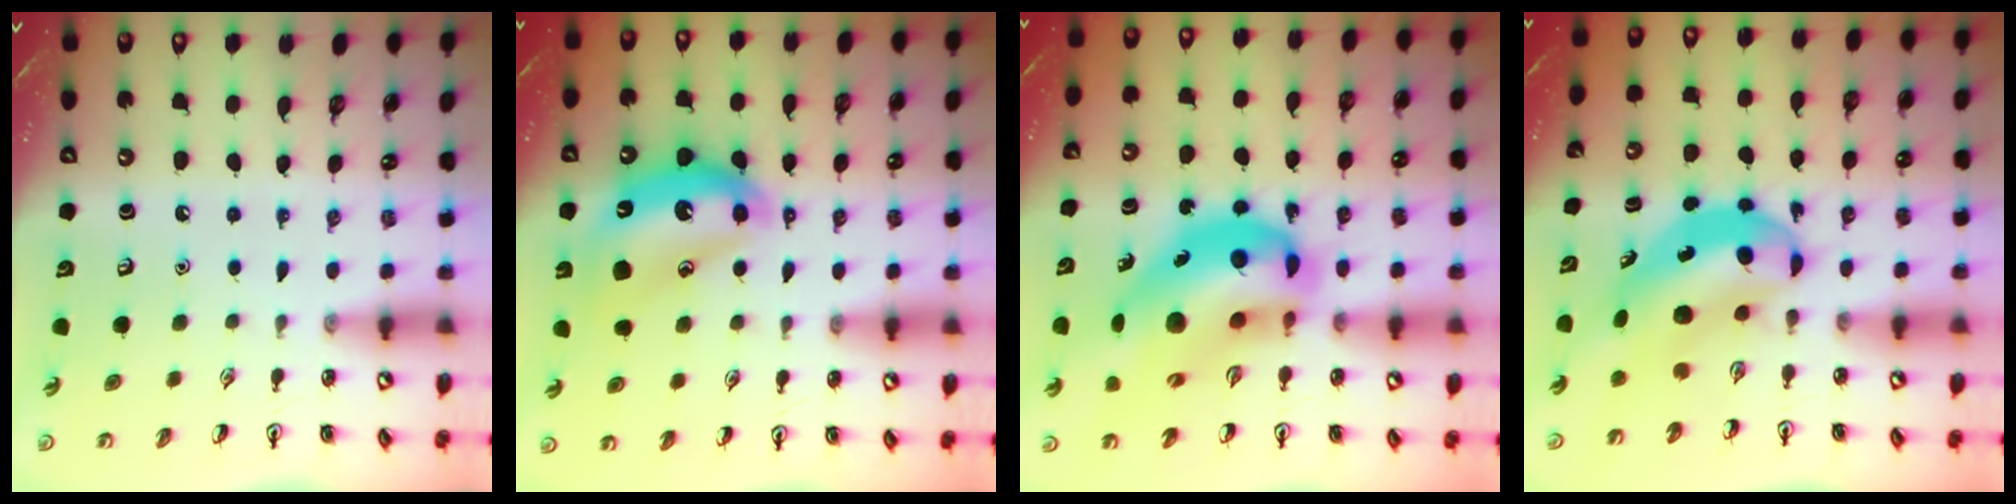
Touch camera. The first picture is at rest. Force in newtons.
{"total": 14.4, "press": 14.4, "slide": 1.3}
{"total": 20.8, "press": 20.0, "slide": 5.8}
{"total": 7.0, "press": 6.7, "slide": 1.8}